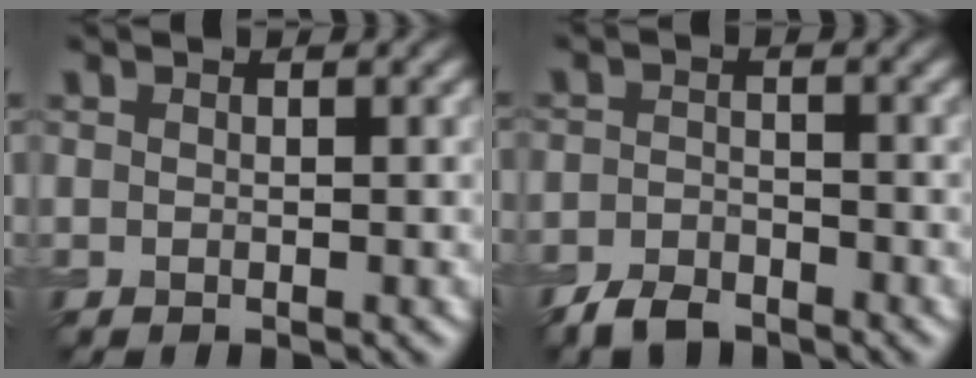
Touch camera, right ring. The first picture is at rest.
{"total": 2.7, "force": [-2.3, 1.2, 0.9], "torque": [-0.018, 0.000, -0.051]}